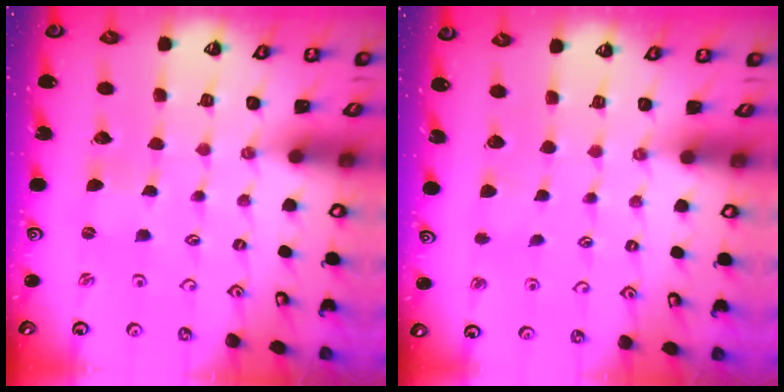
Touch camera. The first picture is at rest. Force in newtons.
{"total": 2.9, "press": 2.9, "slide": 0.4}